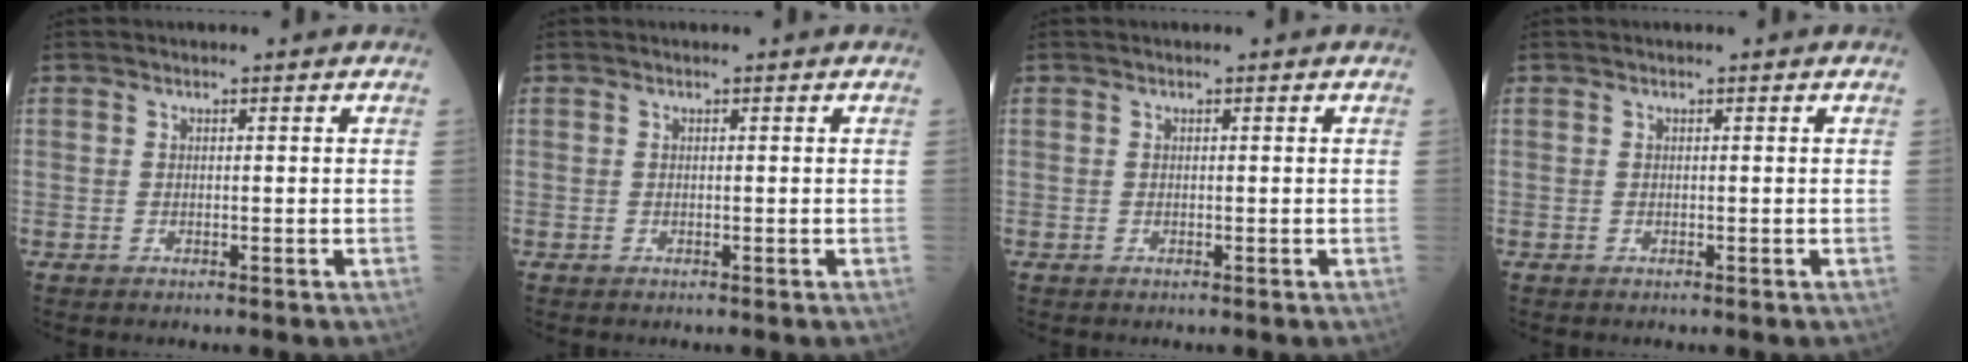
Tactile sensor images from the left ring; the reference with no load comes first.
{"total": 0.0}
{"total": 0.0}
{"total": 0.0}